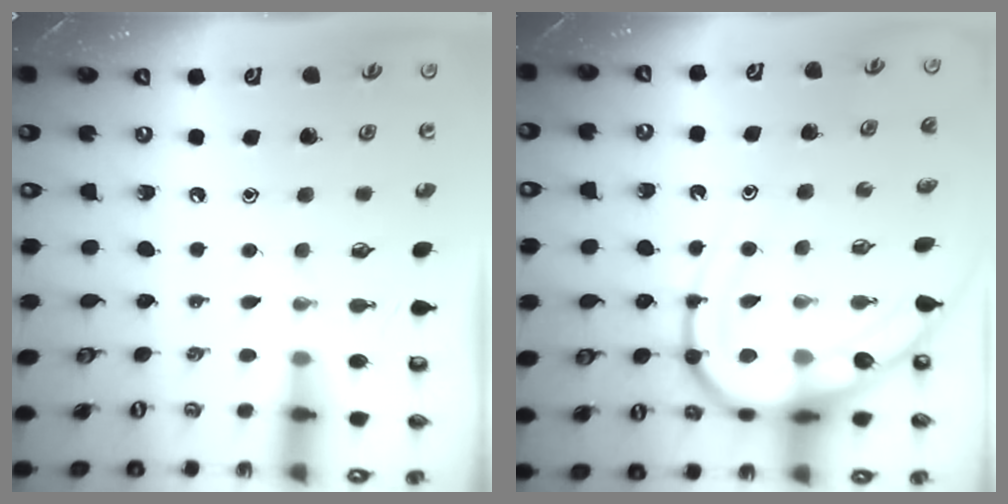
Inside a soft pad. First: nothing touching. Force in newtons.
{"total": 13.8, "press": 13.8, "slide": 1.2}